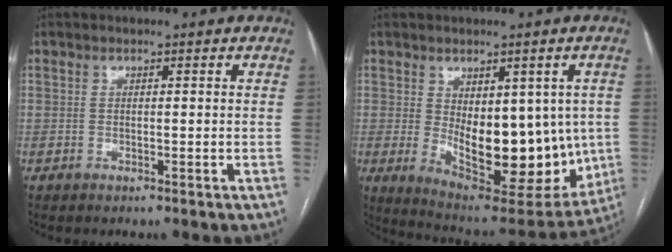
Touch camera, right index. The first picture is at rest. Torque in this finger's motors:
{"motor_torque": [0.84, 0.28, 0.83, 0.10]}